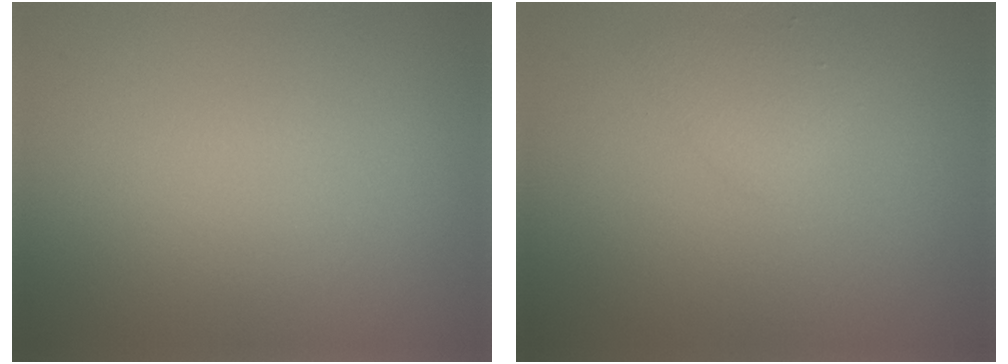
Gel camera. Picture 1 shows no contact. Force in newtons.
{"total": 1.4, "press": 1.4, "slide": 0.1}